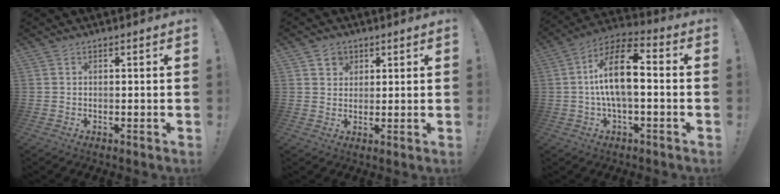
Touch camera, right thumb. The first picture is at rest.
{"total": 4.3, "force": [2.4, 3.4, 0.9], "torque": [-0.011, -0.009, 0.042]}
{"total": 15.0, "force": [0.1, 6.0, 13.7], "torque": [-0.249, 0.009, -0.003]}